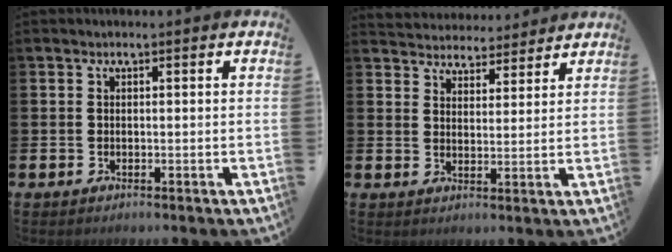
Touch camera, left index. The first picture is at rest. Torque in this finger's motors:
{"motor_torque": [0.42, -0.50, -0.01, 0.05]}